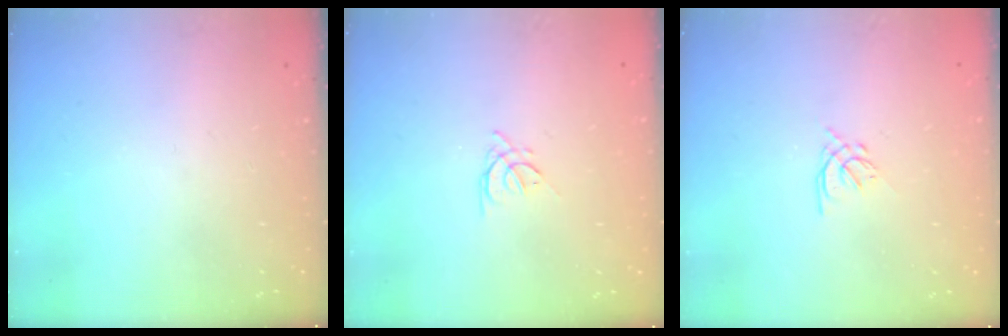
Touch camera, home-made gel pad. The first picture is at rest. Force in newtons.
{"total": 2.5, "press": 2.4, "slide": 0.5}
{"total": 1.3, "press": 1.1, "slide": 0.6}